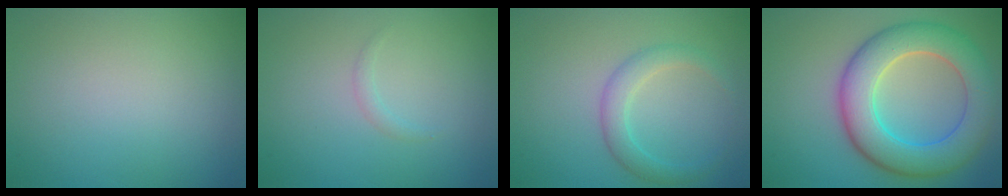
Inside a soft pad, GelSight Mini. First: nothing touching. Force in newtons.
{"total": 0.7, "press": 0.7, "slide": 0.1}
{"total": 2.6, "press": 2.6, "slide": 0.0}
{"total": 8.8, "press": 8.8, "slide": 0.4}